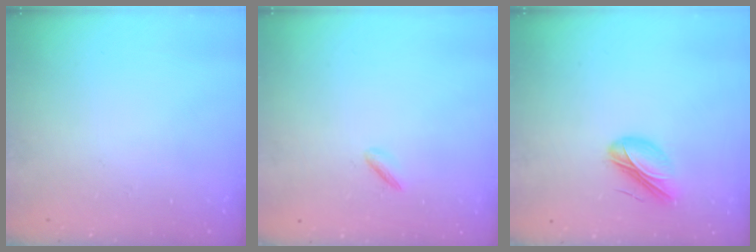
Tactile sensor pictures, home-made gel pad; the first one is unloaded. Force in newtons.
{"total": 1.9, "press": 1.8, "slide": 0.6}
{"total": 9.5, "press": 9.2, "slide": 2.5}